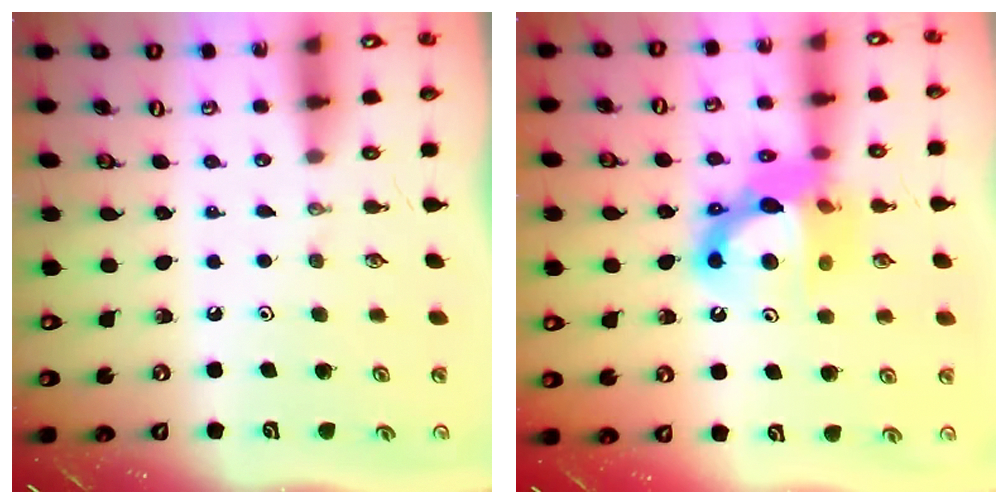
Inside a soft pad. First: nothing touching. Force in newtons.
{"total": 14.3, "press": 14.3, "slide": 1.1}